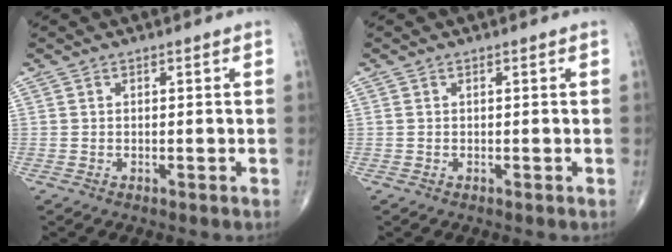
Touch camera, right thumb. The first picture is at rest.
{"total": 0.0}